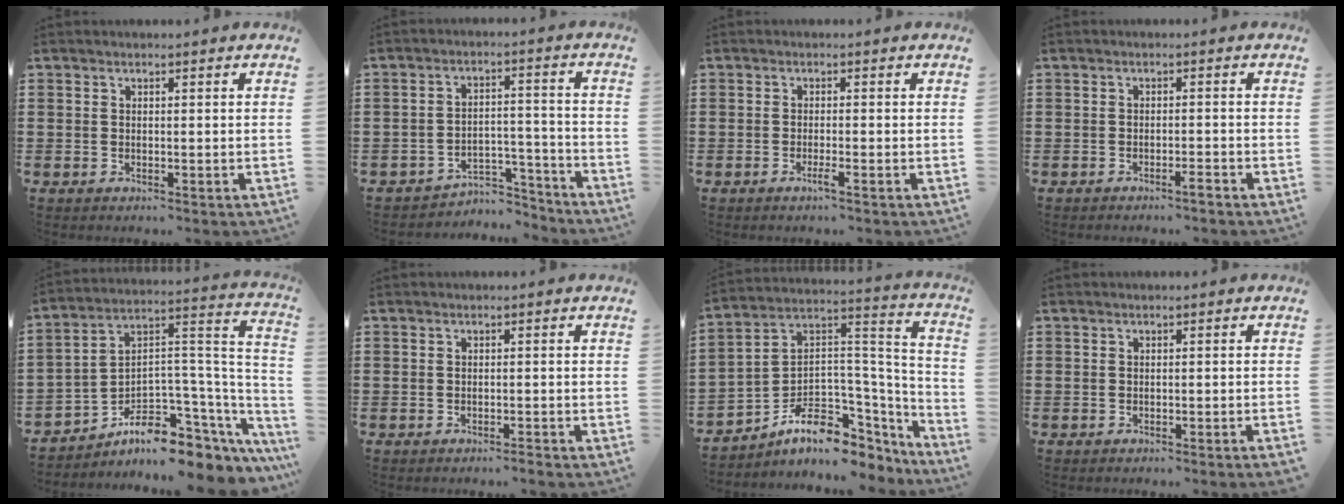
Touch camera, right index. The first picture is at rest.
{"total": 4.8, "force": [-4.5, 1.3, 1.2], "torque": [-0.021, 0.010, -0.089]}
{"total": 1.8, "force": [-1.1, -0.1, 1.4], "torque": [-0.030, -0.007, -0.023]}
{"total": 1.6, "force": [-1.3, 0.0, 0.9], "torque": [-0.016, -0.002, -0.024]}
{"total": 7.1, "force": [-4.8, 2.9, 4.3], "torque": [-0.090, -0.019, -0.091]}
{"total": 0.9, "force": [-0.8, -0.1, 0.3], "torque": [-0.006, -0.002, -0.017]}
{"total": 9.1, "force": [-4.7, 5.9, 5.1], "torque": [-0.109, -0.016, -0.084]}
{"total": 0.8, "force": [-0.7, -0.2, 0.3], "torque": [-0.005, -0.003, -0.014]}